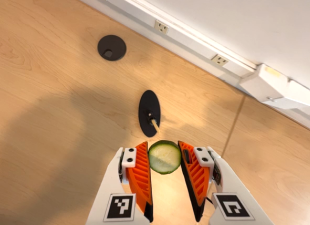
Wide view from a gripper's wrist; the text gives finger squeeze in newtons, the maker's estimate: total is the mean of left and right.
{"total": 10.0, "left": 10.0, "right": 10.0}